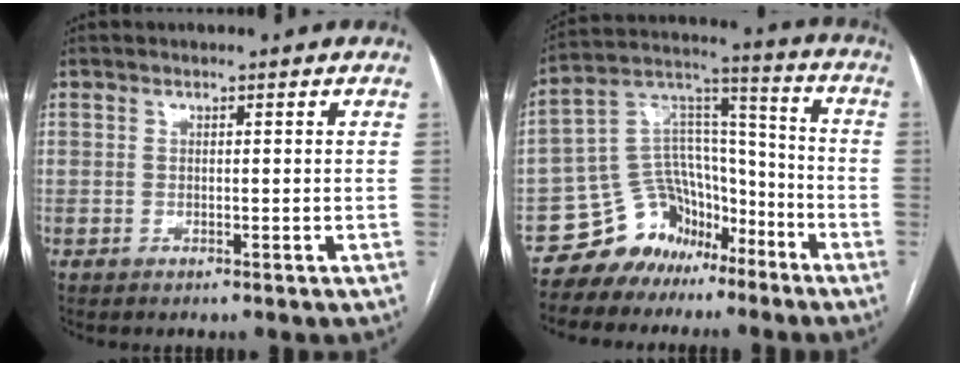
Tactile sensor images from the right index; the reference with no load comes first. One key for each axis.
{"total": 12.1, "fx": -8.5, "fy": 8.2, "fz": 2.6, "tx": -0.053, "ty": 0.083, "tz": -0.147}